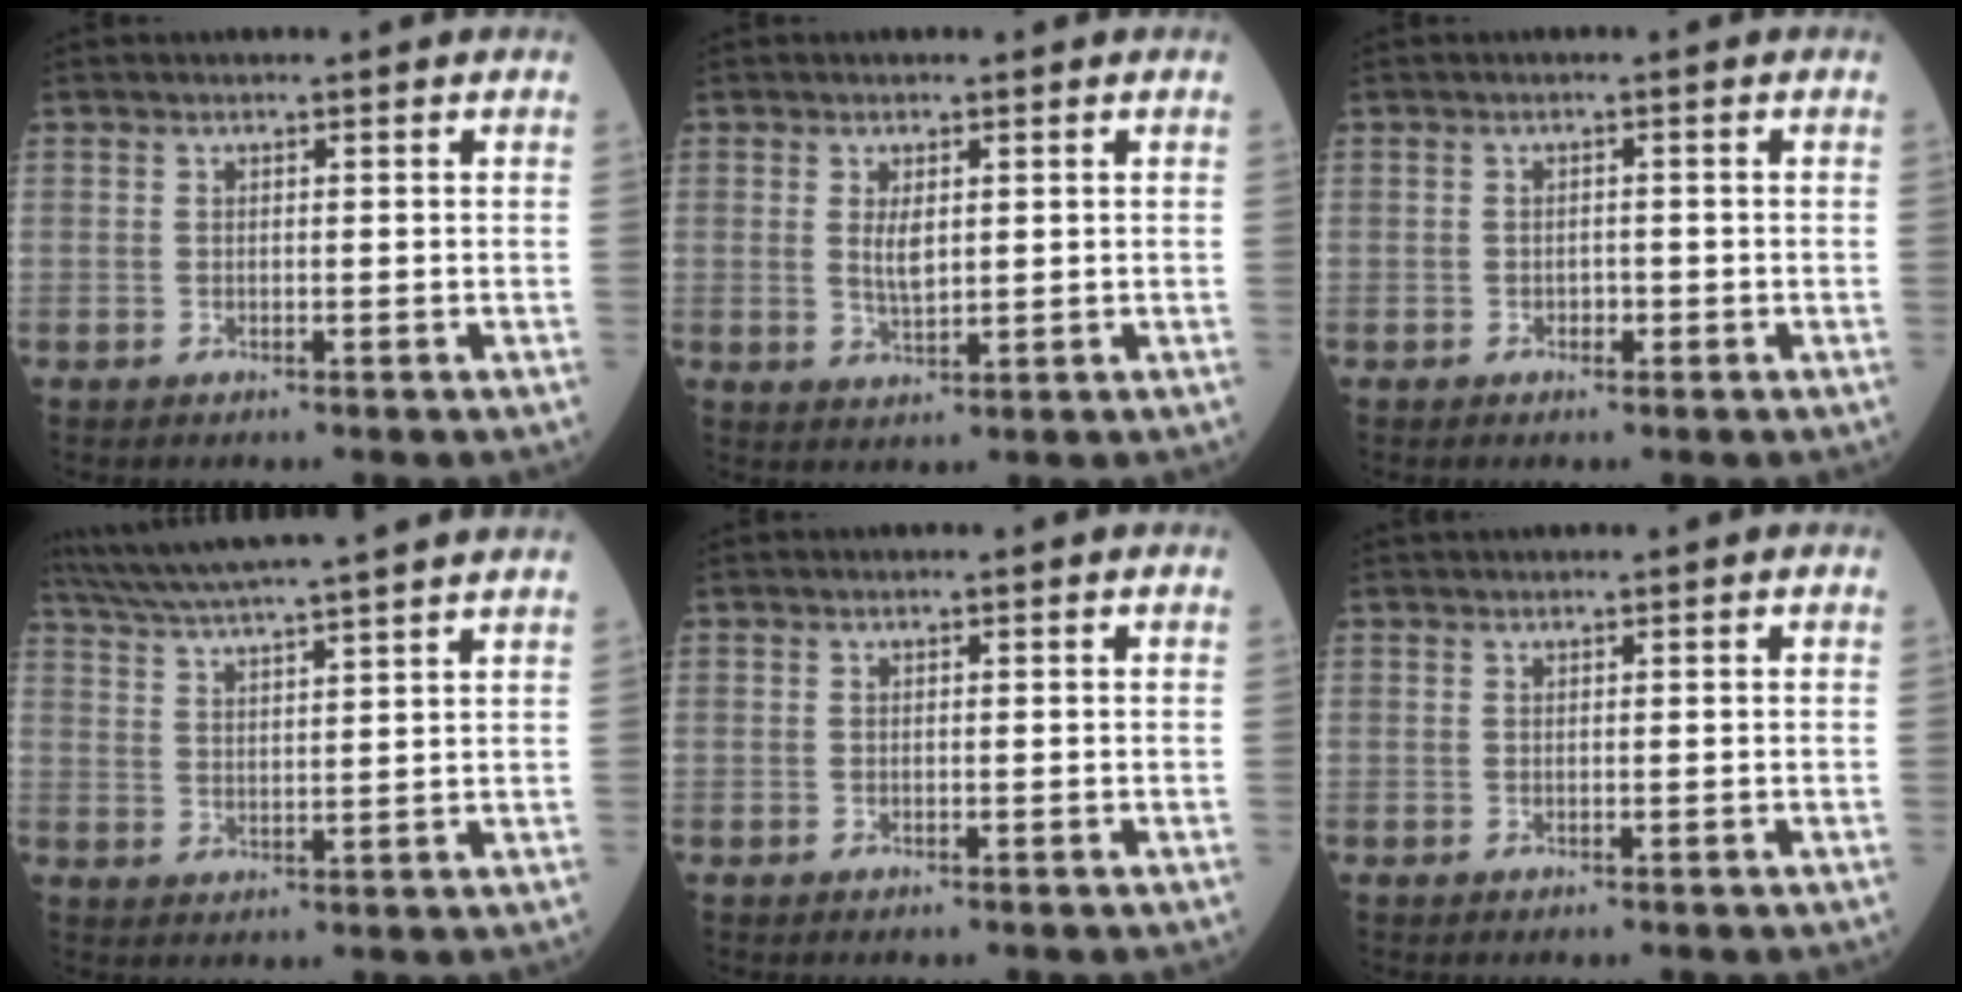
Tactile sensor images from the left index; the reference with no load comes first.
{"total": 2.9, "force": [0.7, 1.0, 2.6], "torque": [-0.053, -0.006, 0.016]}
{"total": 0.8, "force": [-0.4, 0.5, 0.5], "torque": [-0.002, 0.003, -0.007]}
{"total": 18.0, "force": [15.9, -1.1, 8.2], "torque": [-0.153, 0.009, 0.231]}
{"total": 0.0}
{"total": 0.8, "force": [0.7, -0.2, 0.3], "torque": [-0.009, 0.011, 0.021]}